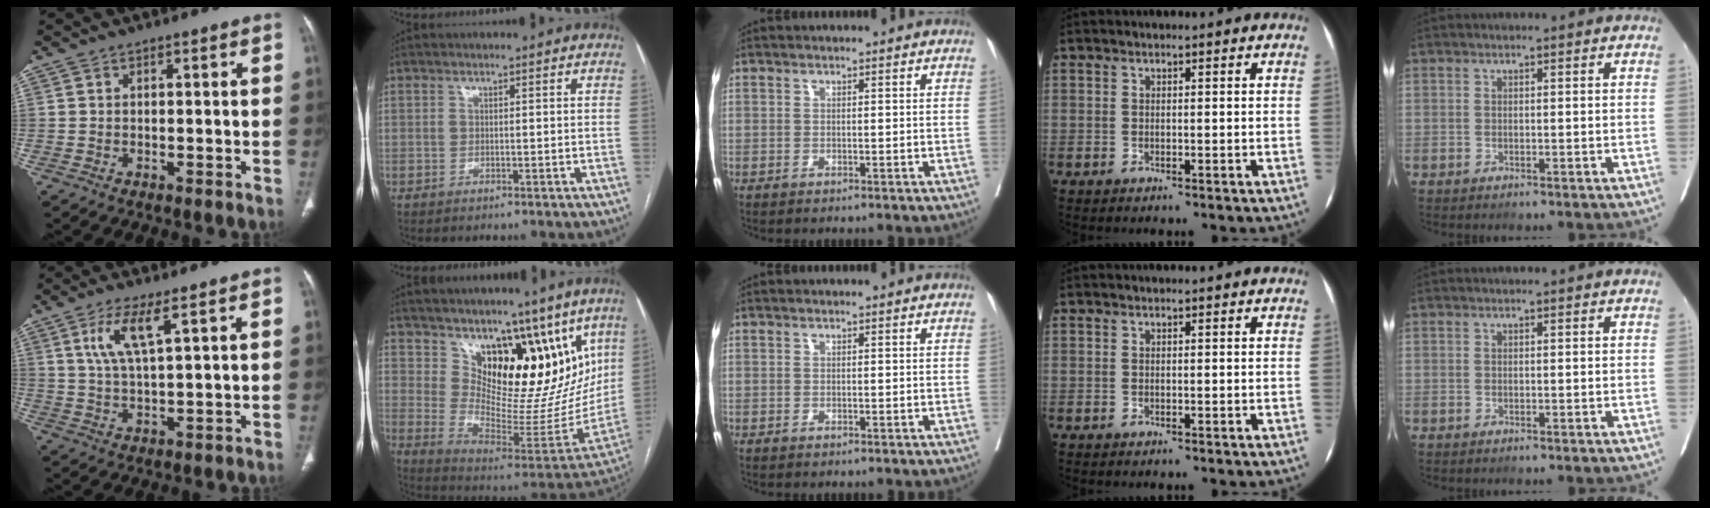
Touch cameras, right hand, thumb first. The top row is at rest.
{"thumb": {"total": 6.8, "force": [3.1, 1.3, 6.0], "torque": [-0.134, -0.015, 0.067]}, "index": {"total": 18.0, "force": [11.8, 8.3, 10.8], "torque": [-0.114, -0.023, 0.182]}}